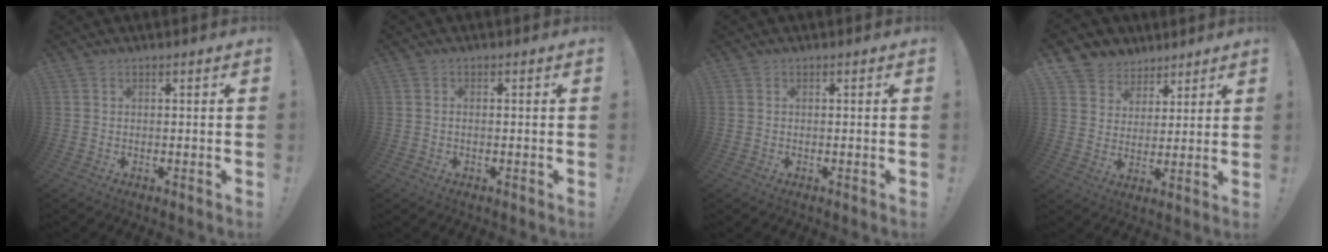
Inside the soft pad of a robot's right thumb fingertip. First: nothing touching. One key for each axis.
{"total": 0.9, "fx": -0.4, "fy": 0.3, "fz": 0.7, "tx": -0.015, "ty": 0.001, "tz": -0.006}
{"total": 0.0}
{"total": 7.3, "fx": 4.5, "fy": 5.7, "fz": 0.3, "tx": -0.006, "ty": -0.035, "tz": 0.092}